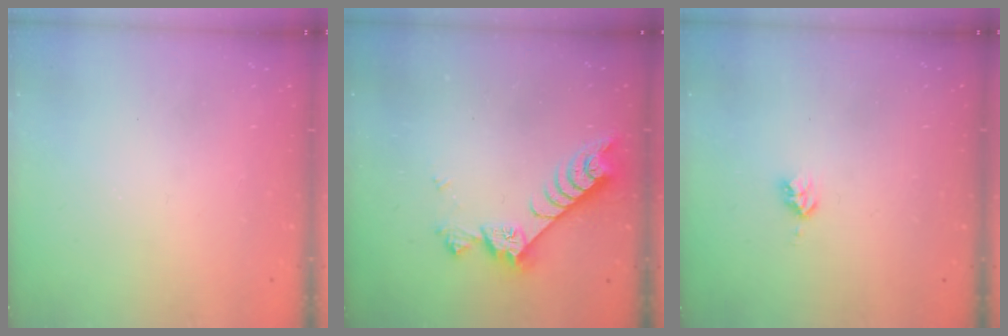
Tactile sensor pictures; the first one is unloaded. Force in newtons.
{"total": 7.6, "press": 7.5, "slide": 1.0}
{"total": 3.7, "press": 3.7, "slide": 0.5}